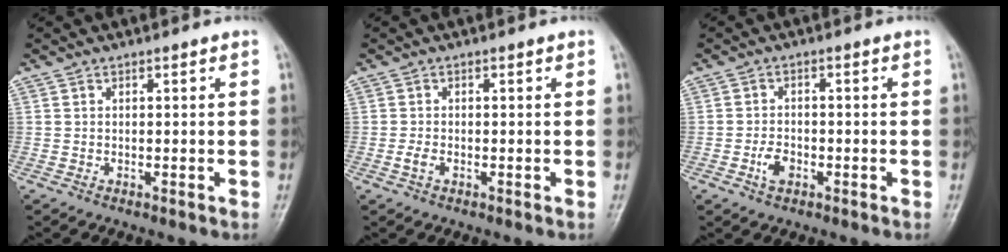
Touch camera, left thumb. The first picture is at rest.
{"total": 1.5, "force": [-0.5, 0.9, 1.1], "torque": [-0.026, -0.001, -0.014]}
{"total": 3.3, "force": [-1.4, 2.2, 2.1], "torque": [-0.034, 0.008, -0.026]}